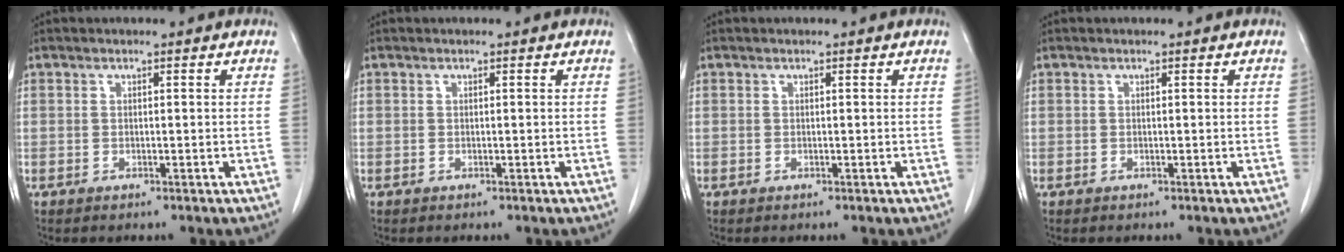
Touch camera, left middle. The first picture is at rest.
{"total": 0.0}
{"total": 0.0}
{"total": 0.0}